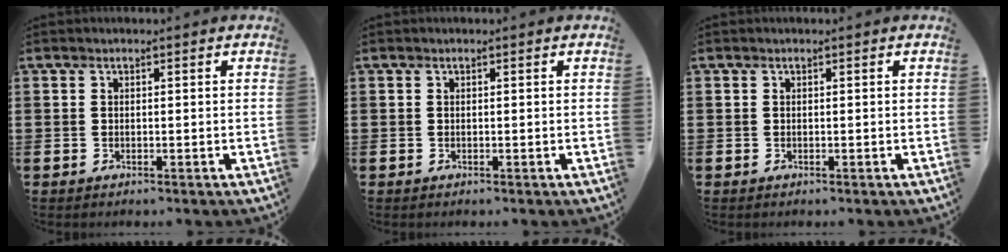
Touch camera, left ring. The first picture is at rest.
{"total": 0.0}
{"total": 0.0}